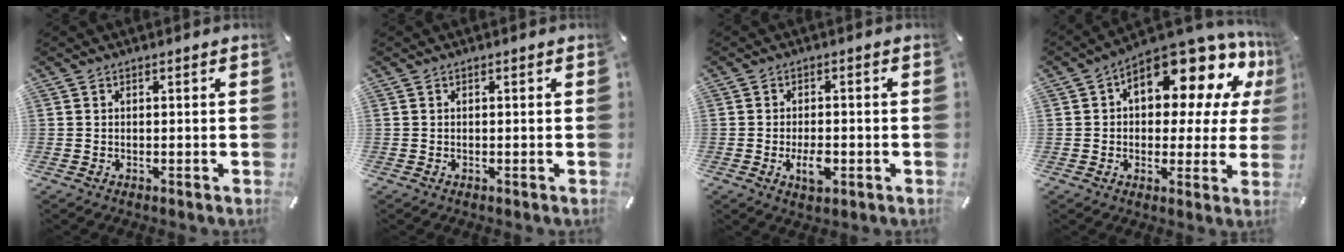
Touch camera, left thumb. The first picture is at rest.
{"total": 0.0}
{"total": 5.3, "force": [-1.7, 2.7, 4.2], "torque": [-0.088, 0.002, -0.030]}
{"total": 14.7, "force": [9.2, 6.7, 9.4], "torque": [-0.131, -0.083, 0.152]}